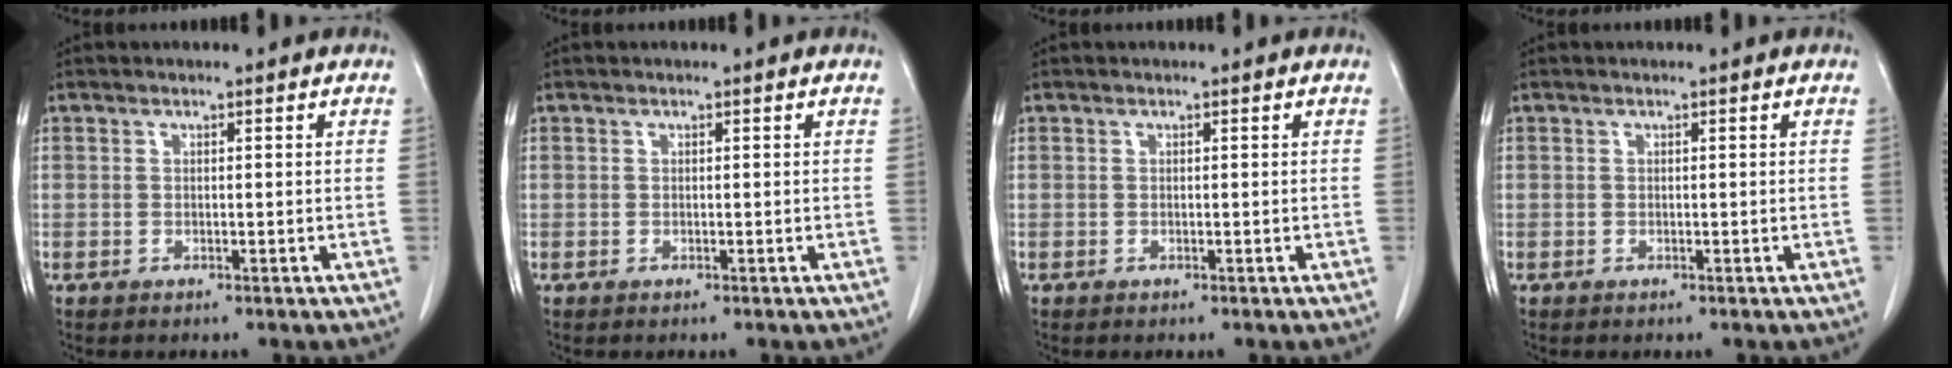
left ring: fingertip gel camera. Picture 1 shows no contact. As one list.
[{"total": 0.0}, {"total": 0.0}, {"total": 0.0}]